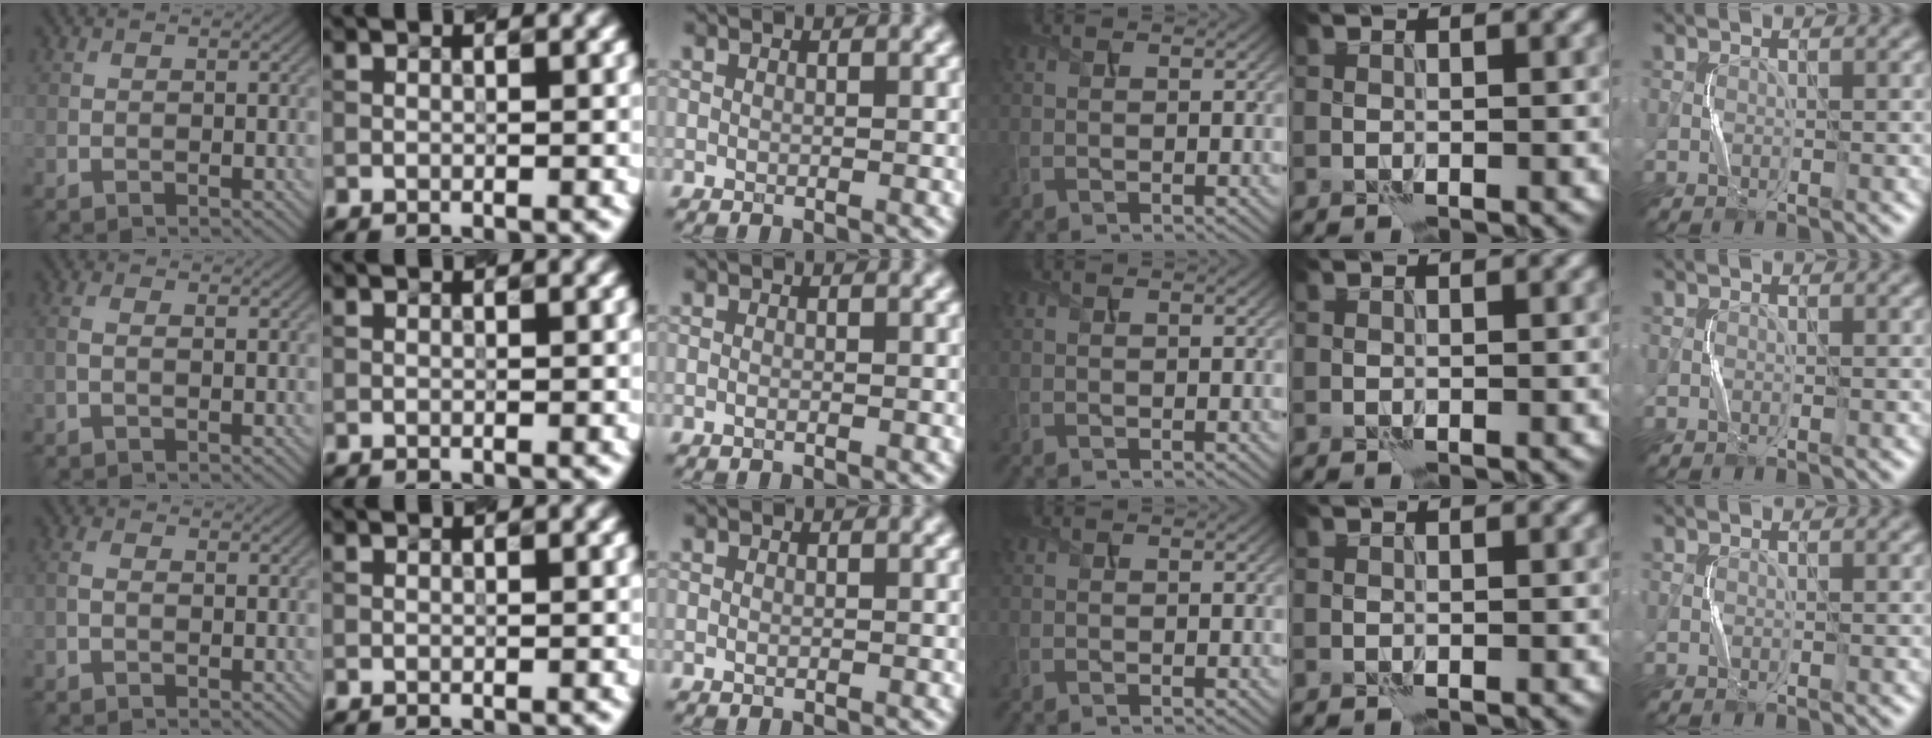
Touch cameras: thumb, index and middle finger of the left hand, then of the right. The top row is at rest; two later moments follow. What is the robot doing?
{"motion": "squeeze", "object": "sponge"}